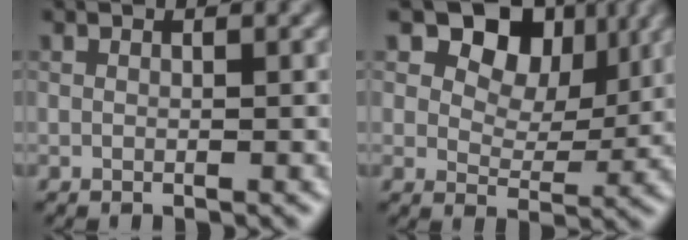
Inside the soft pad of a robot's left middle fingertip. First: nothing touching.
{"total": 6.1, "force": [3.3, 4.0, 3.2], "torque": [-0.051, 0.002, 0.055]}